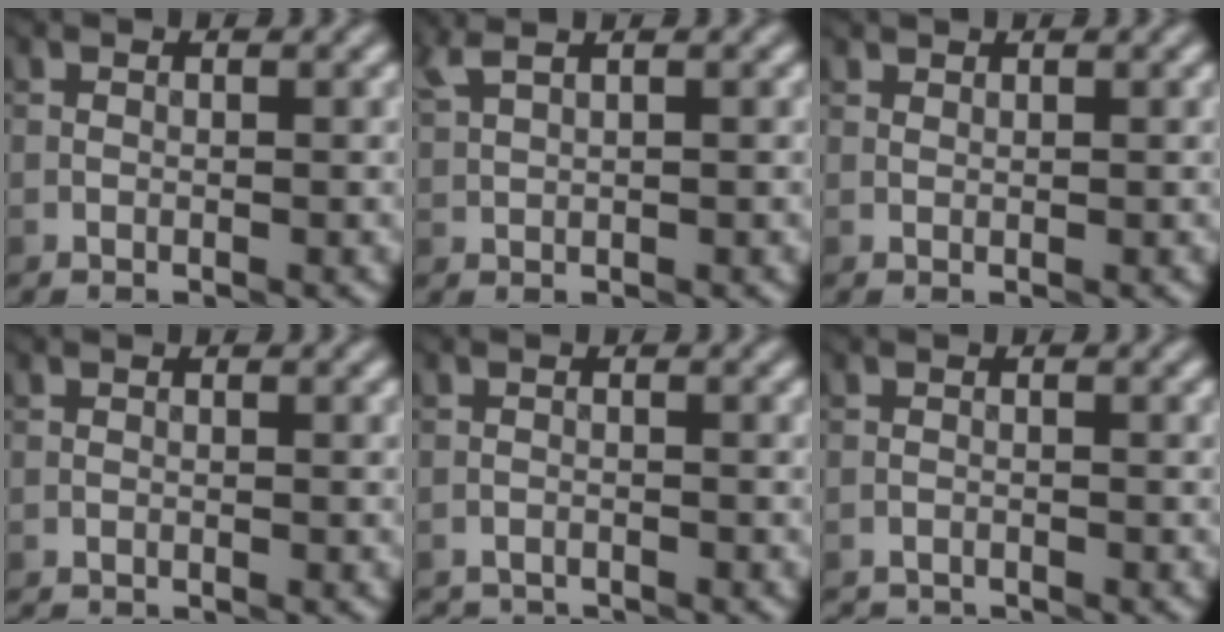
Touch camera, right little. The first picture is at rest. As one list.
[{"total": 1.8, "force": [1.4, 0.4, 0.9], "torque": [-0.022, 0.002, 0.030]}, {"total": 0.0}, {"total": 0.8, "force": [-0.8, 0.0, -0.1], "torque": [0.000, -0.006, -0.020]}, {"total": 2.3, "force": [-2.3, 0.4, -0.1], "torque": [0.005, -0.008, -0.046]}, {"total": 1.9, "force": [-1.9, 0.3, 0.0], "torque": [0.003, -0.009, -0.041]}]